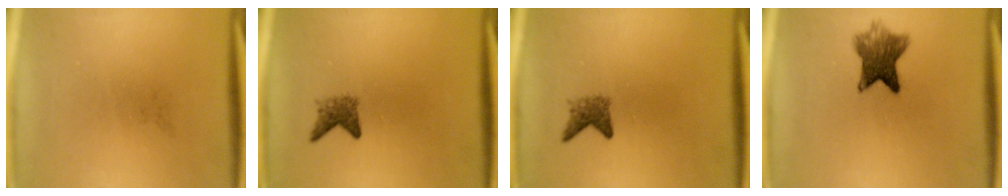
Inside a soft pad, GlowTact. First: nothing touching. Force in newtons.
{"total": 2.2}
{"total": 2.2}
{"total": 6.9}